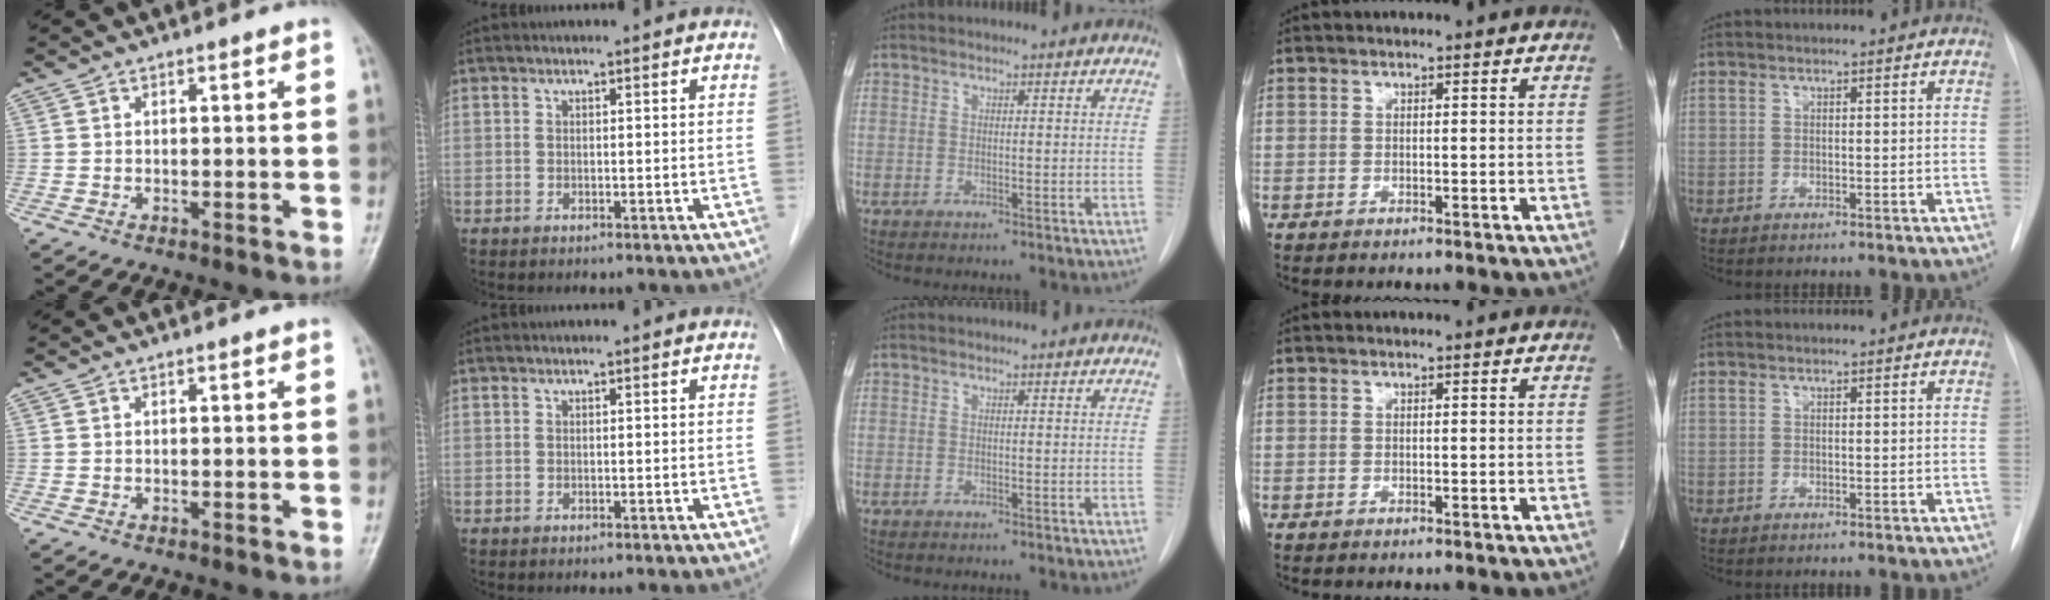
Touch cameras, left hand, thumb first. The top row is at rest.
{}